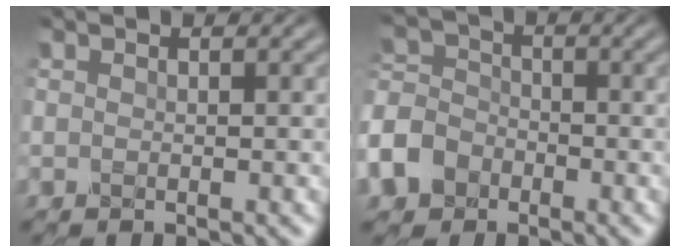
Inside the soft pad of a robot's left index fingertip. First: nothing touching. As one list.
[{"total": 7.3, "force": [-4.3, 5.4, 2.6], "torque": [-0.056, -0.018, -0.088]}]